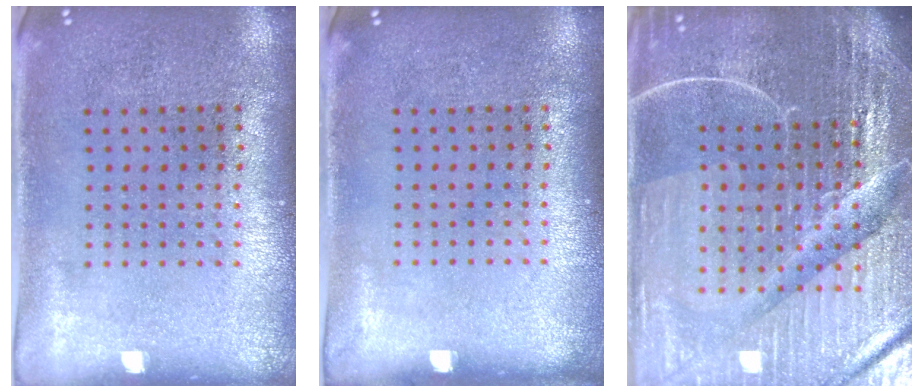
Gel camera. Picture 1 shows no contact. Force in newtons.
{"total": 0.0}
{"total": 6.9, "press": 6.1, "slide": 3.3}